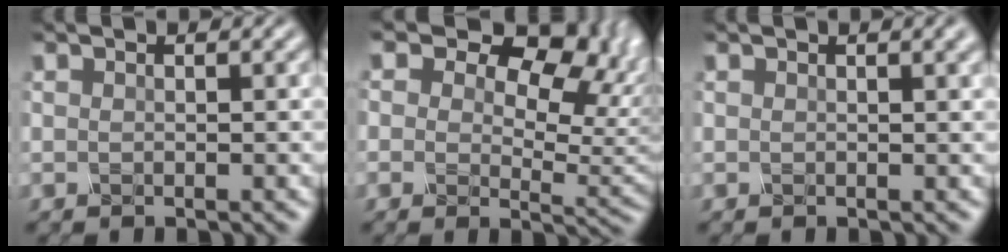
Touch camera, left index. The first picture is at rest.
{"total": 10.6, "force": [5.0, 6.3, 6.8], "torque": [-0.087, 0.003, 0.071]}
{"total": 1.9, "force": [1.1, 0.7, 1.4], "torque": [-0.007, 0.005, 0.011]}